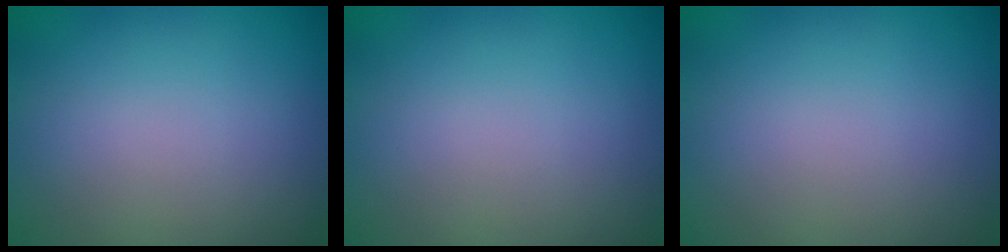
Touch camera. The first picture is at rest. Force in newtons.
{"total": 0.0}
{"total": 0.0}